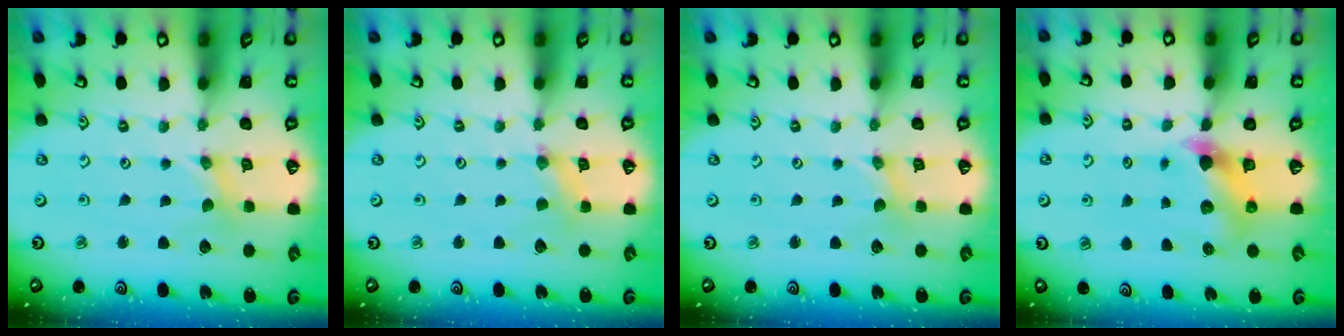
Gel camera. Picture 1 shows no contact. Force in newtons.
{"total": 2.3, "press": 2.2, "slide": 0.3}
{"total": 0.0}
{"total": 6.9, "press": 6.9, "slide": 0.5}